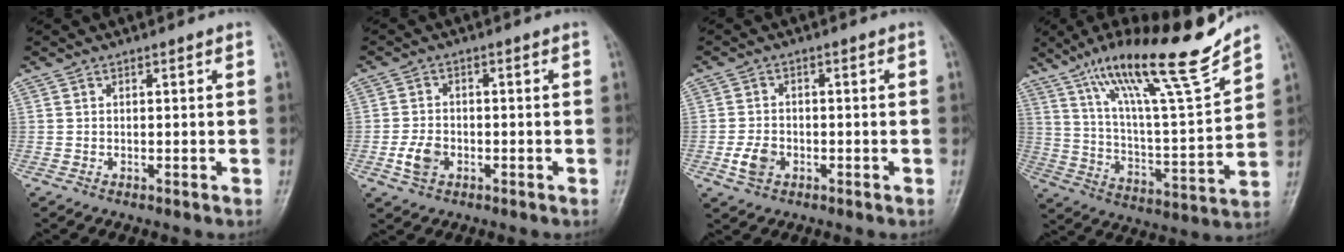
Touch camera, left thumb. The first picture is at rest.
{"total": 4.5, "force": [-1.6, 3.2, 2.7], "torque": [-0.050, 0.008, -0.030]}
{"total": 4.3, "force": [-1.6, 3.1, 2.5], "torque": [-0.044, 0.007, -0.029]}
{"total": 22.1, "force": [16.1, 2.7, 14.8], "torque": [-0.219, -0.069, 0.275]}